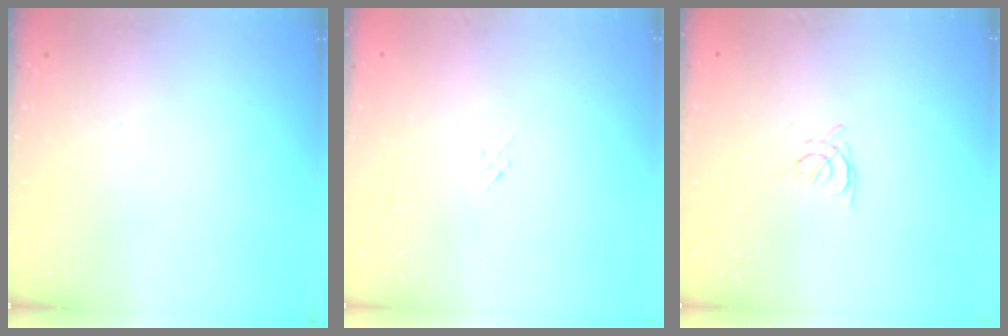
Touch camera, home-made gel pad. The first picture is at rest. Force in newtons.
{"total": 1.3, "press": 1.2, "slide": 0.5}
{"total": 2.5, "press": 2.4, "slide": 0.5}